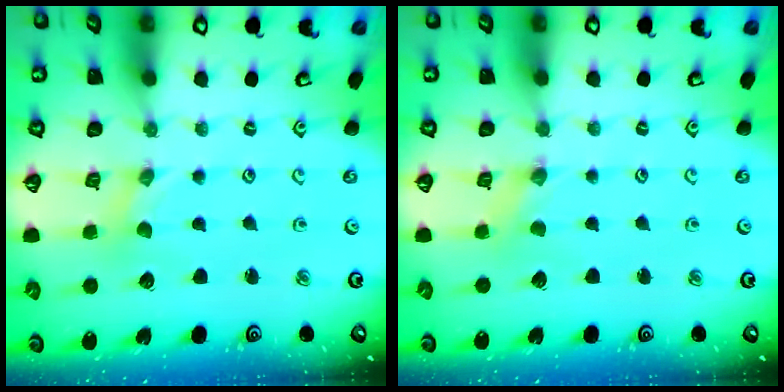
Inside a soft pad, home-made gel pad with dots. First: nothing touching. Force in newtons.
{"total": 0.0}